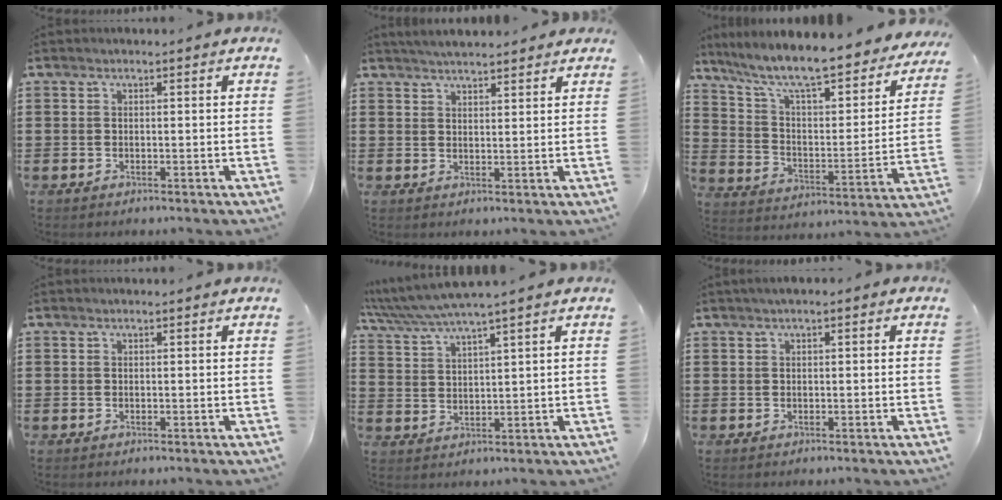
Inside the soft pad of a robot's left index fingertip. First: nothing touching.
{"total": 3.4, "force": [3.3, 0.3, 0.8], "torque": [-0.023, -0.002, 0.062]}
{"total": 9.1, "force": [7.7, 1.1, 4.8], "torque": [-0.126, -0.059, 0.127]}
{"total": 0.0}
{"total": 4.3, "force": [3.8, -0.4, 2.0], "torque": [-0.052, -0.018, 0.065]}
{"total": 0.9, "force": [0.2, 0.3, 0.8], "torque": [-0.014, 0.004, 0.003]}